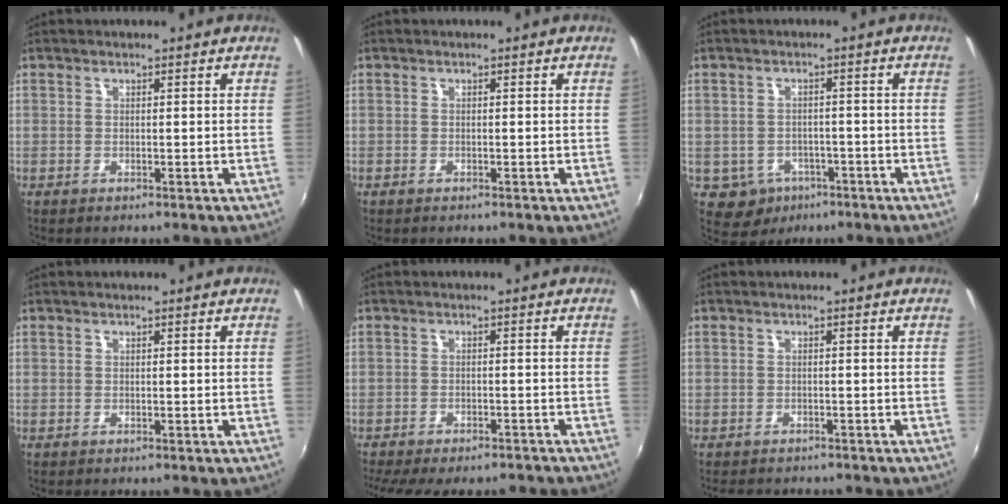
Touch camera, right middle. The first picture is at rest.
{"total": 0.0}
{"total": 5.9, "force": [-3.0, 4.9, 1.5], "torque": [-0.042, 0.001, -0.033]}
{"total": 0.0}
{"total": 12.2, "force": [-10.6, 3.0, 5.3], "torque": [-0.112, -0.026, -0.146]}
{"total": 3.5, "force": [-3.0, 1.6, 0.9], "torque": [-0.025, -0.007, -0.048]}